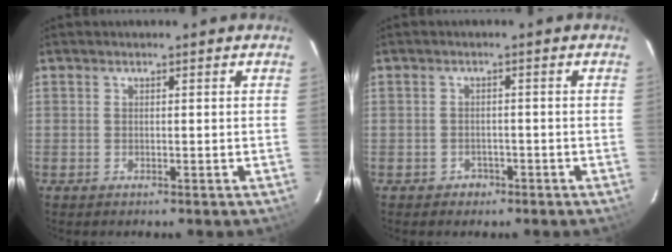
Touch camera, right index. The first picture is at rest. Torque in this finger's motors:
{"motor_torque": [0.08, -0.05, 0.04, 0.01]}